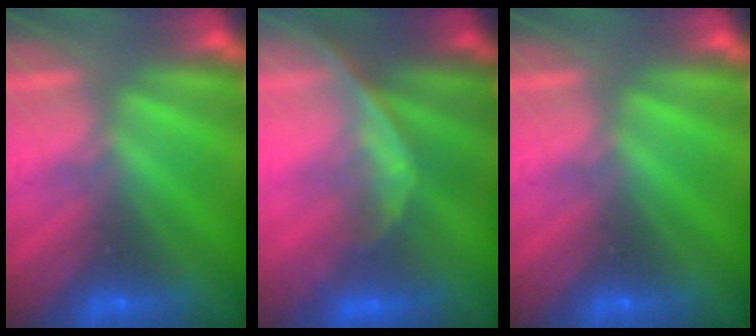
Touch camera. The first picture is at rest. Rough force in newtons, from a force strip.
{"total": 1.1}
{"total": 0.0}